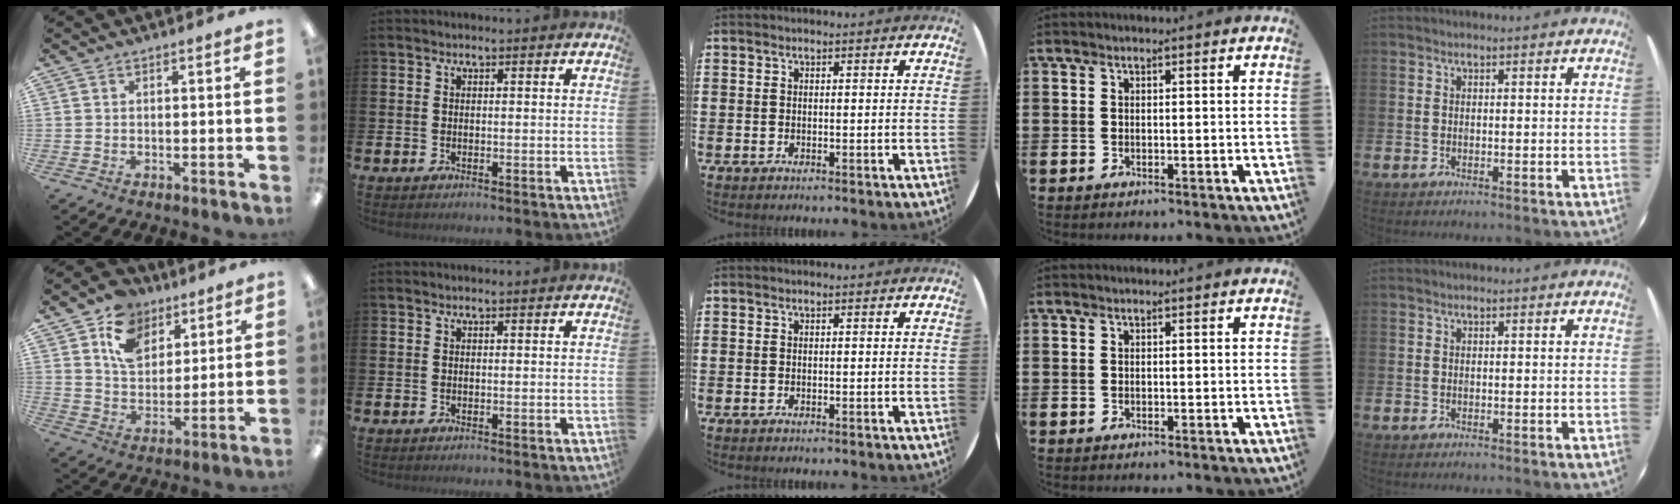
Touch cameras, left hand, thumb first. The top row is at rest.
{"thumb": {"total": 11.7, "force": [7.0, 8.5, 4.0], "torque": [-0.074, -0.032, 0.135]}}